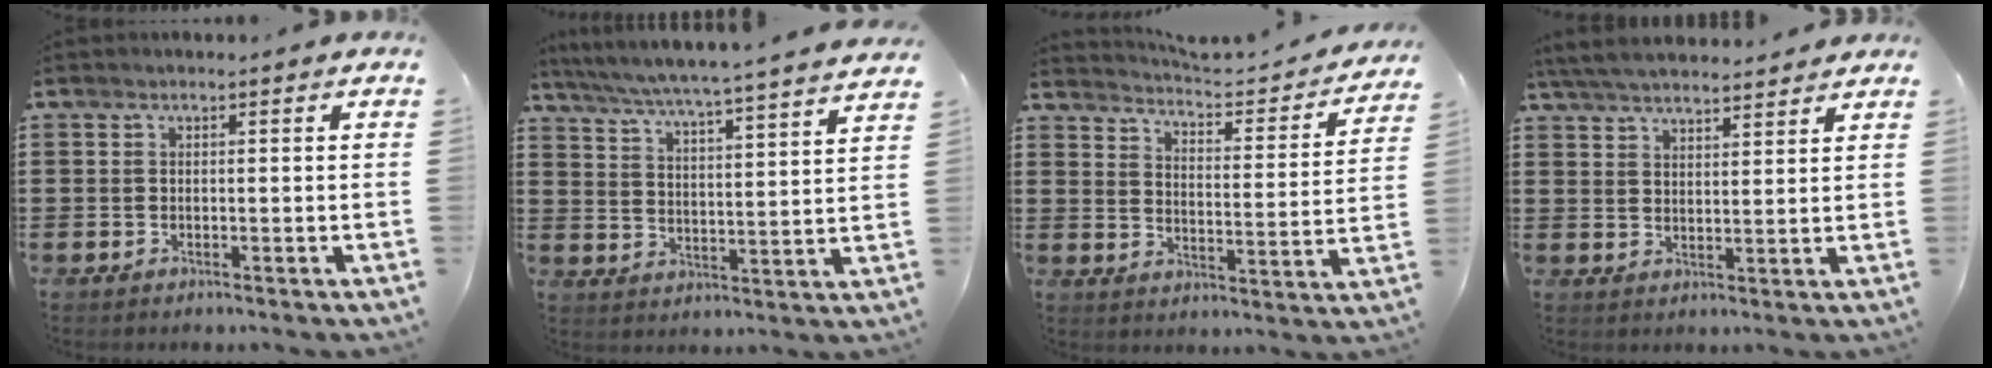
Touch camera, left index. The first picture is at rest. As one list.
[{"total": 4.6, "force": [4.3, -1.0, 1.4], "torque": [-0.050, -0.039, 0.065]}, {"total": 3.5, "force": [3.4, -0.1, 0.5], "torque": [-0.033, -0.032, 0.051]}, {"total": 4.9, "force": [4.7, 0.4, 1.4], "torque": [-0.042, -0.013, 0.086]}]